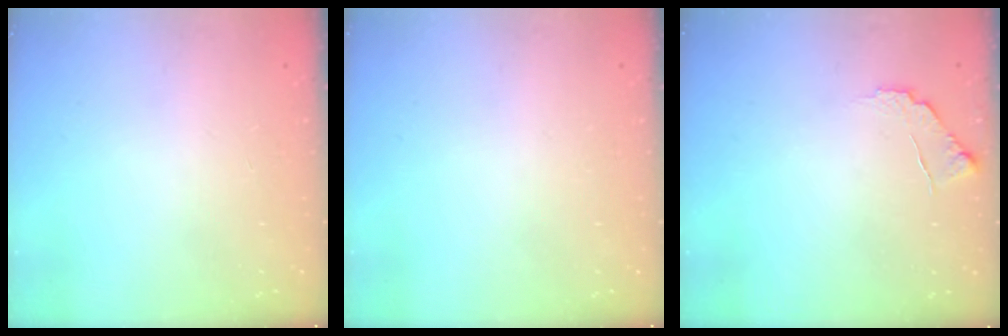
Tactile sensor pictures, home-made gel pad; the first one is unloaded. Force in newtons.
{"total": 0.0}
{"total": 5.5, "press": 5.5, "slide": 0.3}